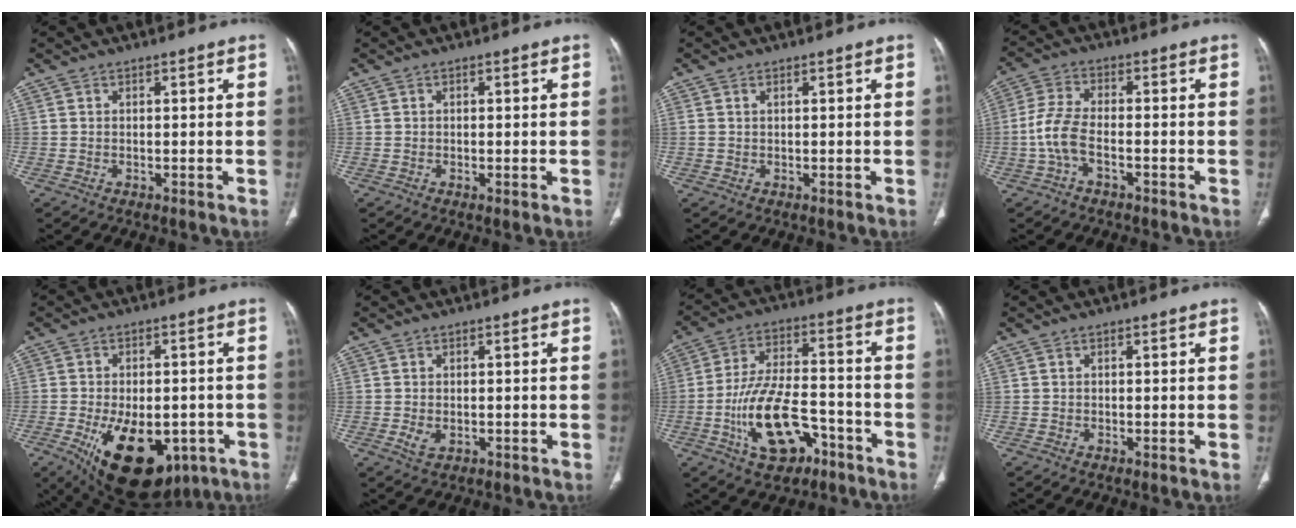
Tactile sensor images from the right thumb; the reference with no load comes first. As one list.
[{"total": 0.8, "force": [-0.2, 0.2, 0.7], "torque": [-0.015, -0.003, -0.004]}, {"total": 0.7, "force": [0.2, 0.4, 0.5], "torque": [-0.013, 0.007, 0.007]}, {"total": 6.5, "force": [-2.2, 3.1, 5.2], "torque": [-0.124, 0.025, -0.047]}, {"total": 19.4, "force": [-7.8, 10.8, 14.2], "torque": [-0.209, 0.000, -0.094]}, {"total": 2.6, "force": [-0.6, 1.7, 2.0], "torque": [-0.040, -0.002, -0.008]}, {"total": 15.1, "force": [-6.6, 7.9, 11.0], "torque": [-0.189, 0.041, -0.109]}, {"total": 0.7, "force": [-0.3, 0.3, 0.5], "torque": [-0.009, -0.001, -0.005]}]